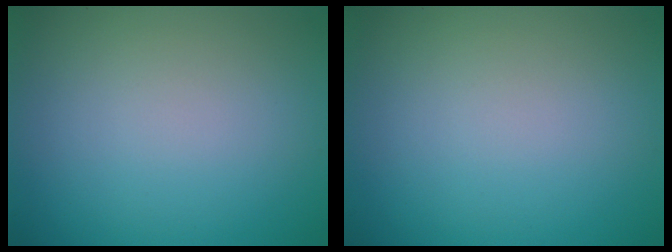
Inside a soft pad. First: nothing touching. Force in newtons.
{"total": 0.0}